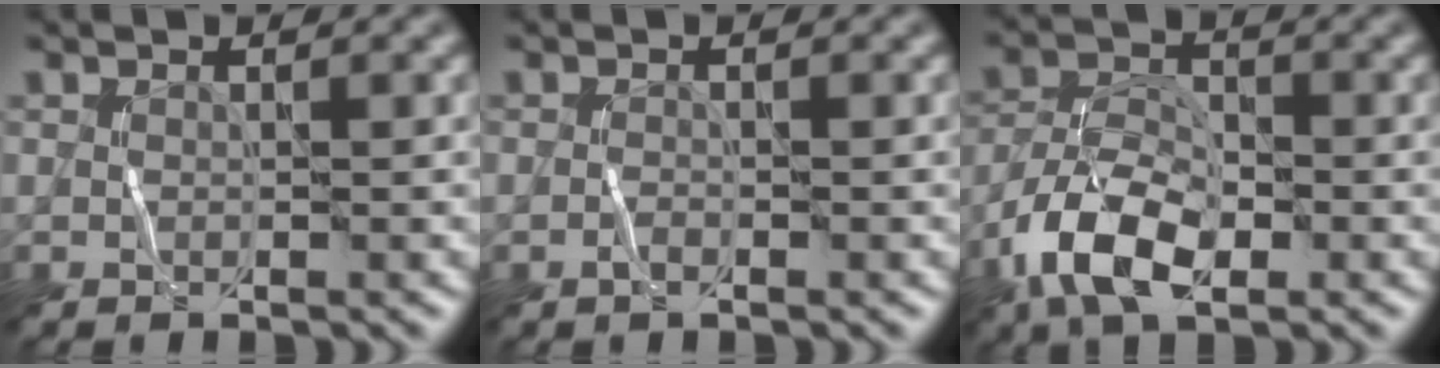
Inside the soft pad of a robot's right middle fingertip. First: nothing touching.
{"total": 0.7, "force": [-0.5, 0.2, 0.5], "torque": [-0.012, 0.000, -0.009]}
{"total": 7.4, "force": [-3.7, 3.8, 5.2], "torque": [-0.101, 0.001, -0.079]}